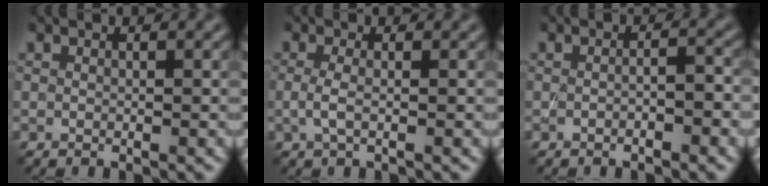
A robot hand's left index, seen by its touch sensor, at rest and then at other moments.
{"total": 1.3, "force": [-0.1, 0.4, 1.2], "torque": [-0.033, -0.003, -0.004]}
{"total": 1.8, "force": [-0.7, 0.6, 1.6], "torque": [-0.009, 0.008, -0.015]}